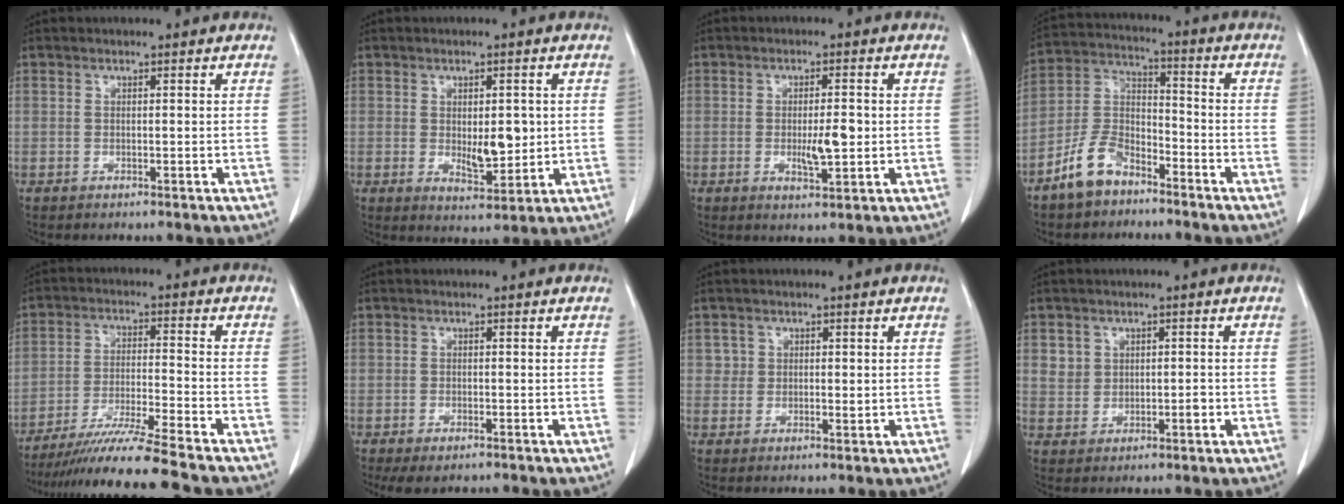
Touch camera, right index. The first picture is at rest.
{"total": 5.6, "force": [0.1, 2.4, 5.1], "torque": [-0.073, -0.010, 0.009]}
{"total": 4.7, "force": [-0.5, 1.2, 4.5], "torque": [-0.075, -0.004, -0.004]}
{"total": 9.0, "force": [-6.4, 4.4, 4.5], "torque": [-0.106, 0.006, -0.132]}
{"total": 12.9, "force": [-11.1, -2.0, 6.2], "torque": [-0.101, -0.030, -0.190]}
{"total": 3.1, "force": [-2.1, 1.2, 1.9], "torque": [-0.037, -0.009, -0.029]}
{"total": 2.1, "force": [0.6, 1.9, 0.7], "torque": [-0.004, -0.002, 0.006]}
{"total": 3.4, "force": [0.5, 2.9, 1.7], "torque": [-0.022, 0.008, 0.013]}